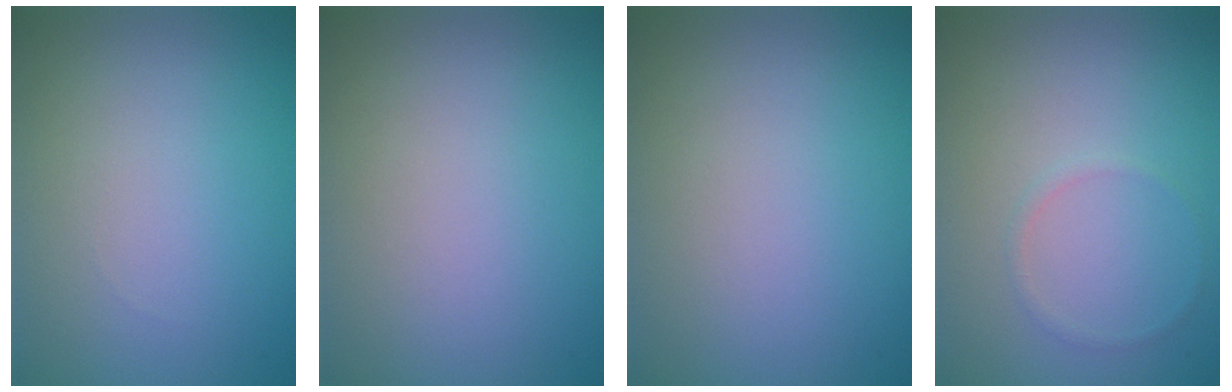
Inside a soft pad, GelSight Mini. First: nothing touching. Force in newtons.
{"total": 0.0}
{"total": 0.0}
{"total": 0.6, "press": 0.6, "slide": 0.1}